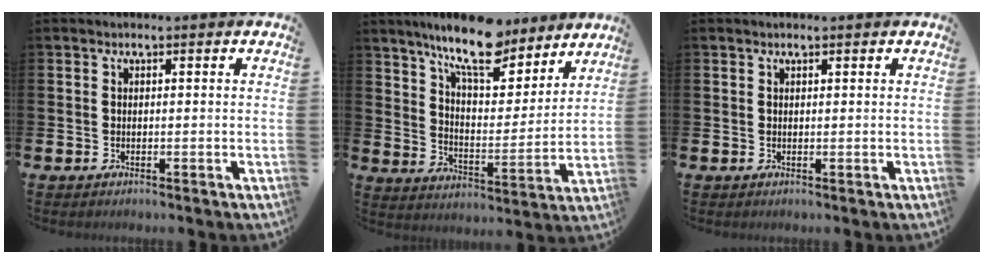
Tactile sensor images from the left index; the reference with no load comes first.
{"total": 11.4, "force": [9.9, 3.1, 4.8], "torque": [-0.112, -0.052, 0.174]}
{"total": 0.6, "force": [0.6, 0.2, 0.1], "torque": [0.008, -0.002, 0.007]}